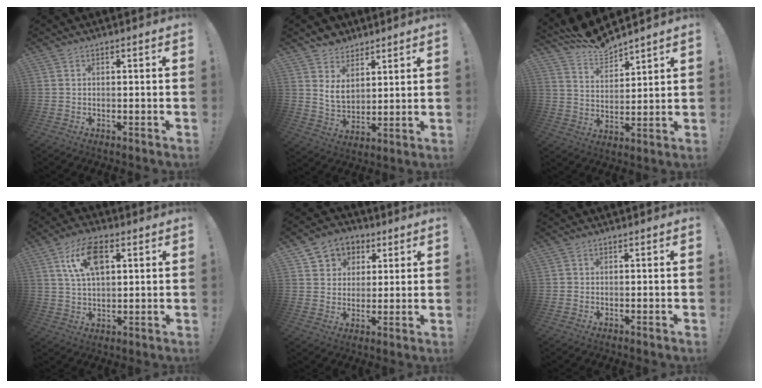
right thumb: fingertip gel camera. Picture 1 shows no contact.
{"total": 8.4, "force": [5.1, 6.0, 3.0], "torque": [-0.057, -0.035, 0.103]}
{"total": 8.7, "force": [8.4, 1.5, 1.3], "torque": [-0.048, -0.071, 0.157]}
{"total": 12.1, "force": [4.6, 6.7, 8.9], "torque": [-0.151, 0.008, 0.085]}
{"total": 7.4, "force": [2.4, 6.9, 1.4], "torque": [-0.011, -0.019, 0.049]}
{"total": 0.6, "force": [0.0, 0.6, 0.0], "torque": [-0.008, 0.005, 0.002]}